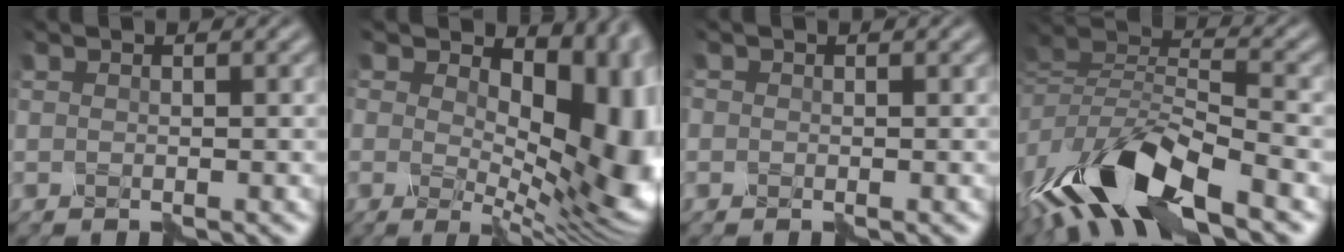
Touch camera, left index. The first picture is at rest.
{"total": 12.8, "force": [2.0, 6.8, 10.6], "torque": [-0.126, -0.008, 0.043]}
{"total": 0.6, "force": [-0.3, 0.5, 0.0], "torque": [0.006, 0.003, -0.002]}
{"total": 12.0, "force": [-7.2, 4.4, 8.5], "torque": [-0.165, 0.002, -0.135]}